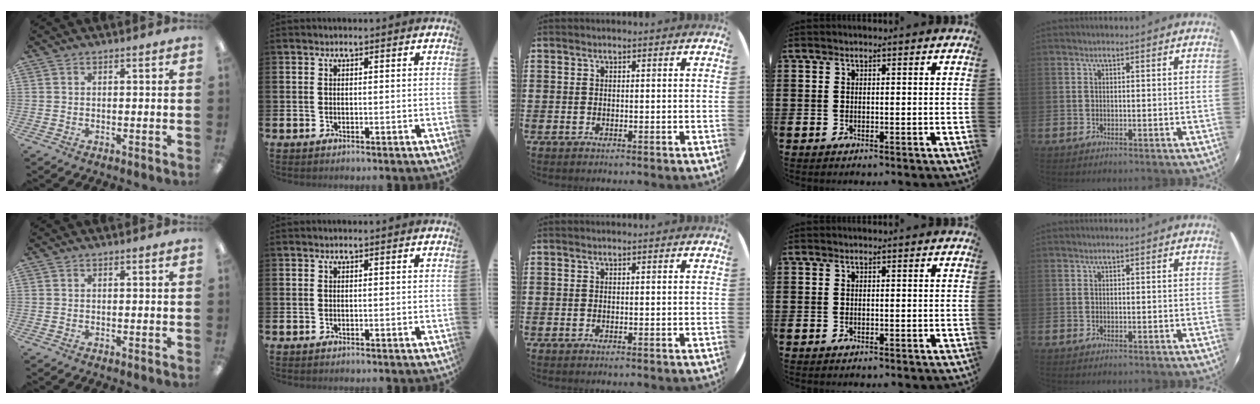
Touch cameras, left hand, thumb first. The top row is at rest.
{}